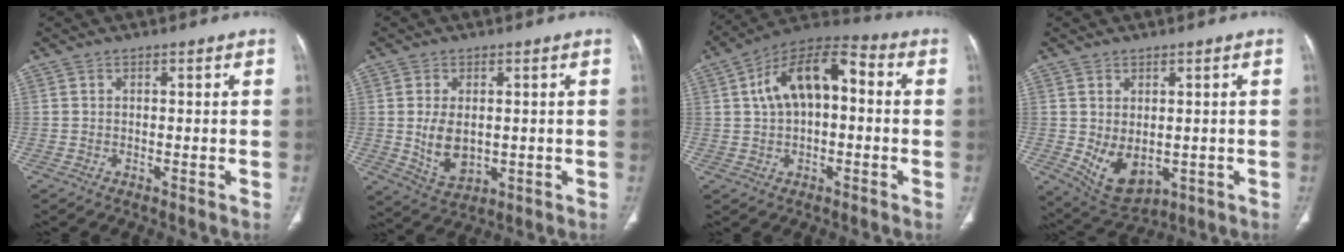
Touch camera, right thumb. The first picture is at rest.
{"total": 7.3, "force": [0.1, 4.6, 5.6], "torque": [-0.093, -0.012, 0.018]}
{"total": 14.3, "force": [2.1, 7.8, 11.7], "torque": [-0.188, 0.041, 0.024]}
{"total": 8.0, "force": [-0.8, 5.2, 6.1], "torque": [-0.090, -0.009, 0.015]}